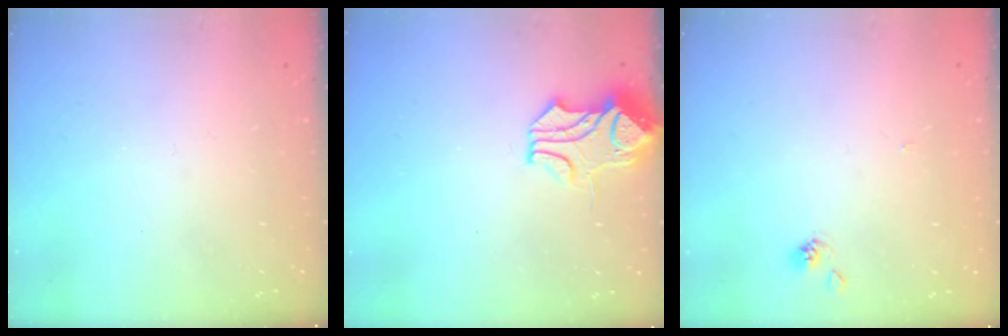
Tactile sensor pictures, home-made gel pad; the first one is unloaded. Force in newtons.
{"total": 1.5, "press": 0.8, "slide": 1.3}
{"total": 1.8, "press": 1.8, "slide": 0.1}